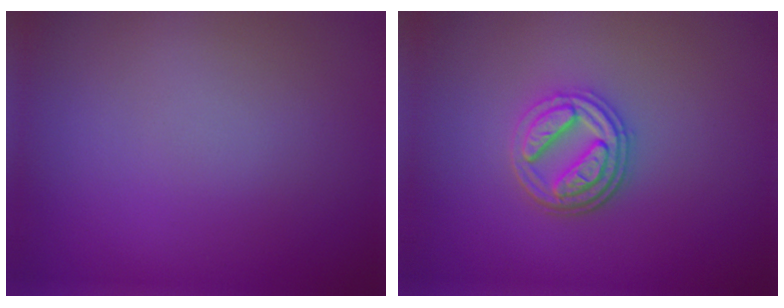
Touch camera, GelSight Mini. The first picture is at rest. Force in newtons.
{"total": 3.6, "press": 3.1, "slide": 1.8}